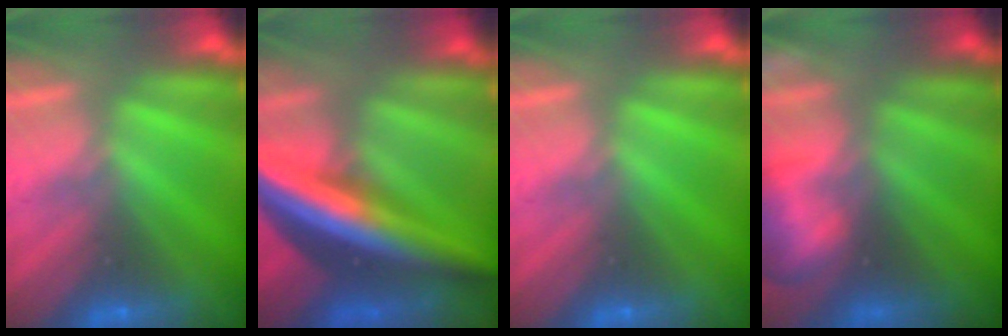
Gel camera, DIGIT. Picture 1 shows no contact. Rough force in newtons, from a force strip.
{"total": 5.8}
{"total": 0.0}
{"total": 7.2}